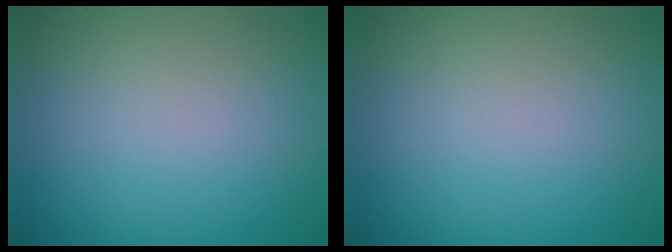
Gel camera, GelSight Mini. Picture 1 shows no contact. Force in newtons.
{"total": 0.0}